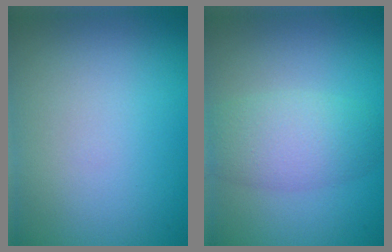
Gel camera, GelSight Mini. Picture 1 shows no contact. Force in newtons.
{"total": 2.7, "press": 2.7, "slide": 0.3}